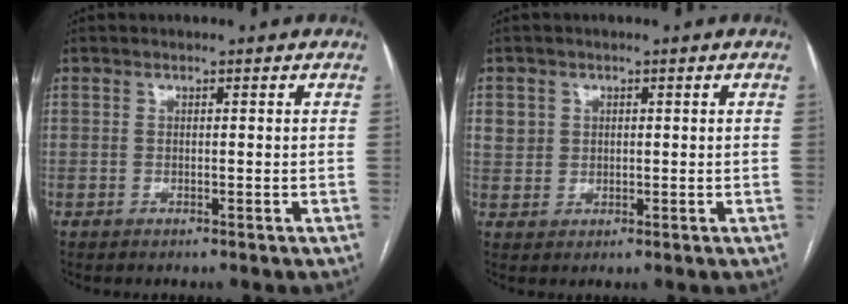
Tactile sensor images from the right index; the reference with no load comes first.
{"total": 3.2, "force": [1.1, 3.0, 0.5], "torque": [-0.005, 0.006, 0.025]}